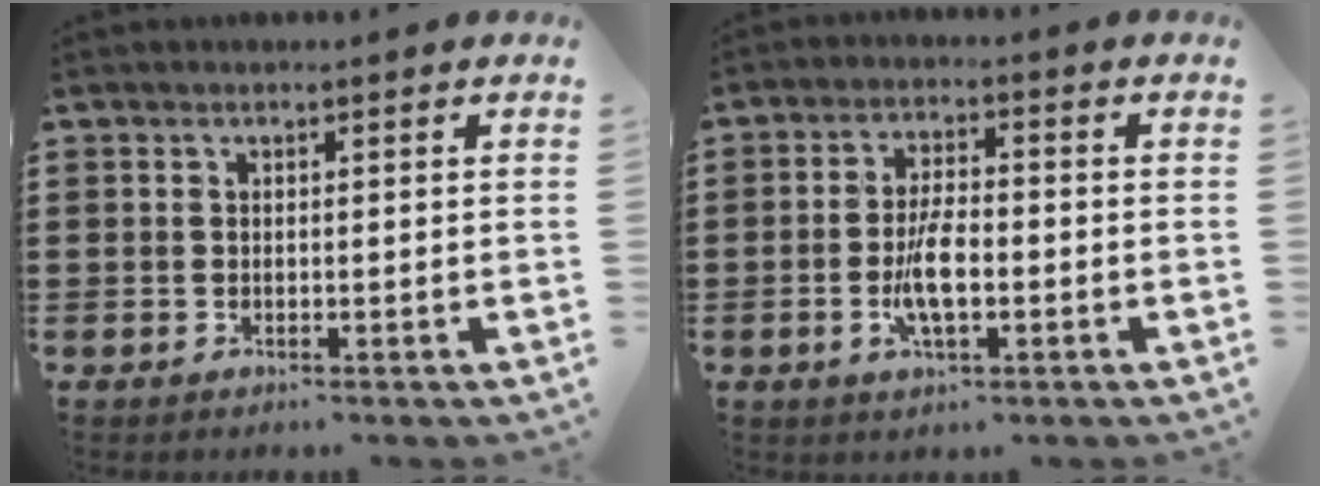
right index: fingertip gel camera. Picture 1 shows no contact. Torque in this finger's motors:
{"motor_torque": [2.14, 0.00, 0.80, 0.21]}